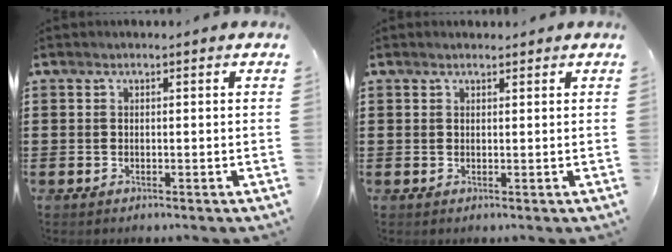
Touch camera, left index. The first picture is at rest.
{"total": 0.8, "force": [0.7, 0.2, 0.2], "torque": [-0.005, 0.000, 0.014]}